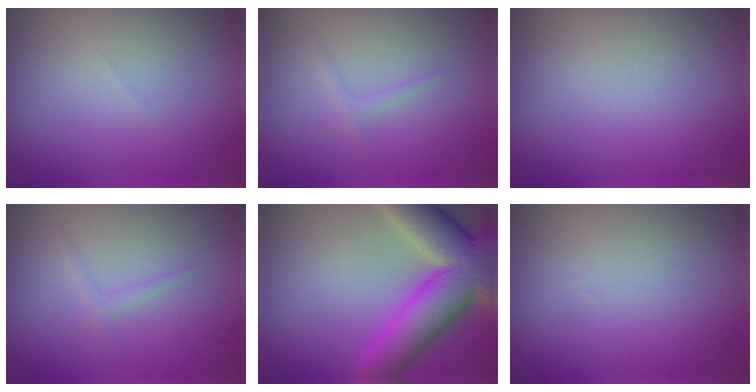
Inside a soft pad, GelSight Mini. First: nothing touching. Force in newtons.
{"total": 0.9, "press": 0.9, "slide": 0.1}
{"total": 0.0}
{"total": 0.9, "press": 0.9, "slide": 0.1}
{"total": 11.3, "press": 11.3, "slide": 0.6}
{"total": 0.0}